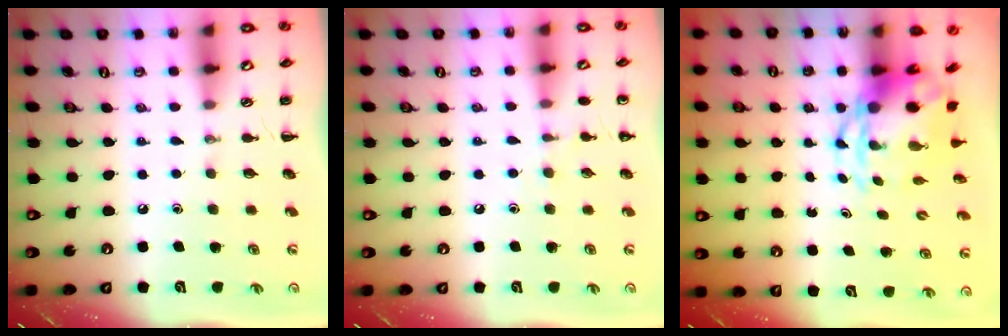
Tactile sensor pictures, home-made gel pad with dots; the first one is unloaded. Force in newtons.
{"total": 5.5, "press": 5.3, "slide": 1.6}
{"total": 6.0, "press": 5.8, "slide": 1.6}